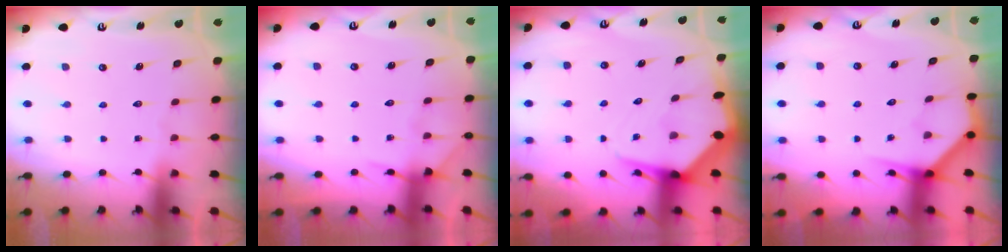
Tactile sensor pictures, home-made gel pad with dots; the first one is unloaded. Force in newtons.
{"total": 5.6, "press": 5.6, "slide": 0.6}
{"total": 6.6, "press": 6.6, "slide": 0.8}
{"total": 4.3, "press": 4.2, "slide": 0.3}